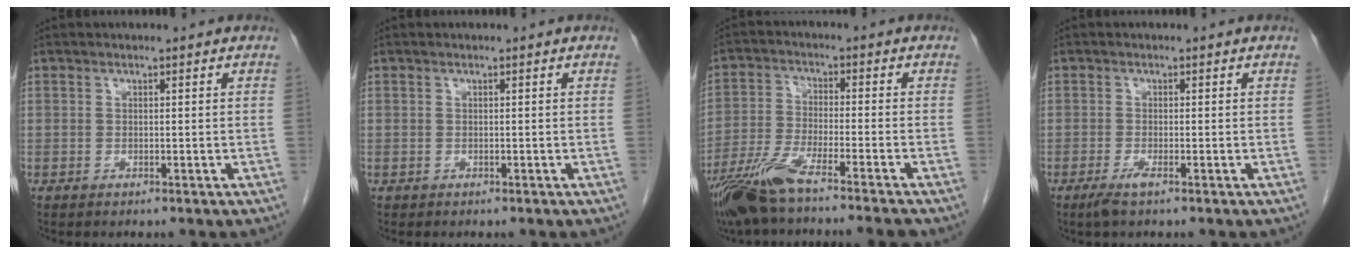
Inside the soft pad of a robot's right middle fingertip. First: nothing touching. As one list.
[{"total": 0.0}, {"total": 11.8, "force": [-9.3, -0.5, 7.3], "torque": [-0.134, -0.029, -0.163]}, {"total": 2.0, "force": [-1.3, 0.0, 1.5], "torque": [-0.035, -0.005, -0.027]}]